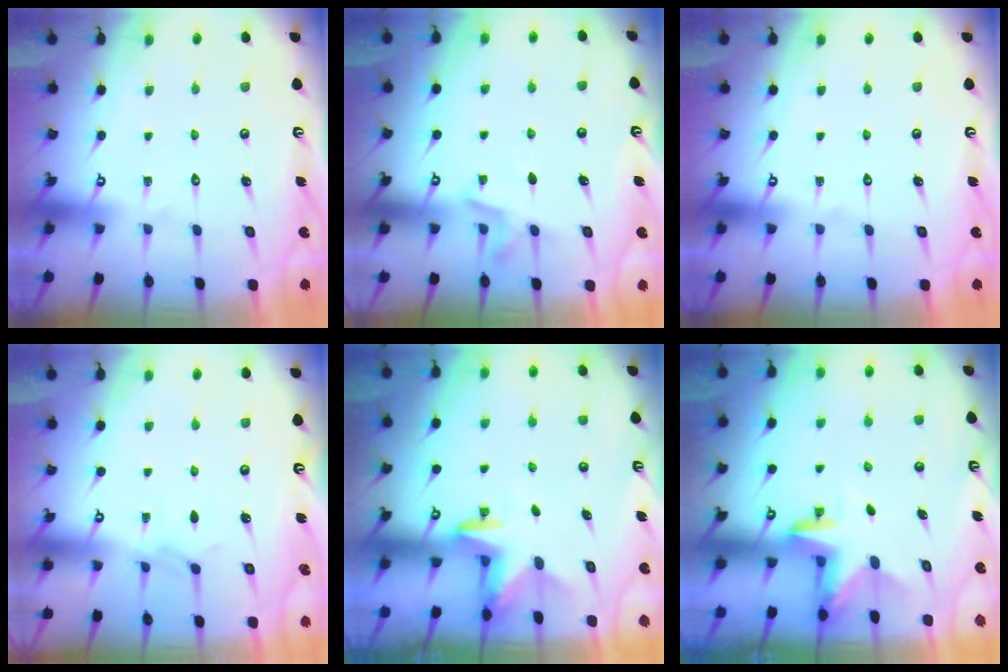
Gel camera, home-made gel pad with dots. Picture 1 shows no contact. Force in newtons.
{"total": 5.3, "press": 5.0, "slide": 1.9}
{"total": 0.0}
{"total": 4.1, "press": 4.1, "slide": 0.5}
{"total": 2.9, "press": 2.9, "slide": 0.5}
{"total": 3.3, "press": 3.3, "slide": 0.2}